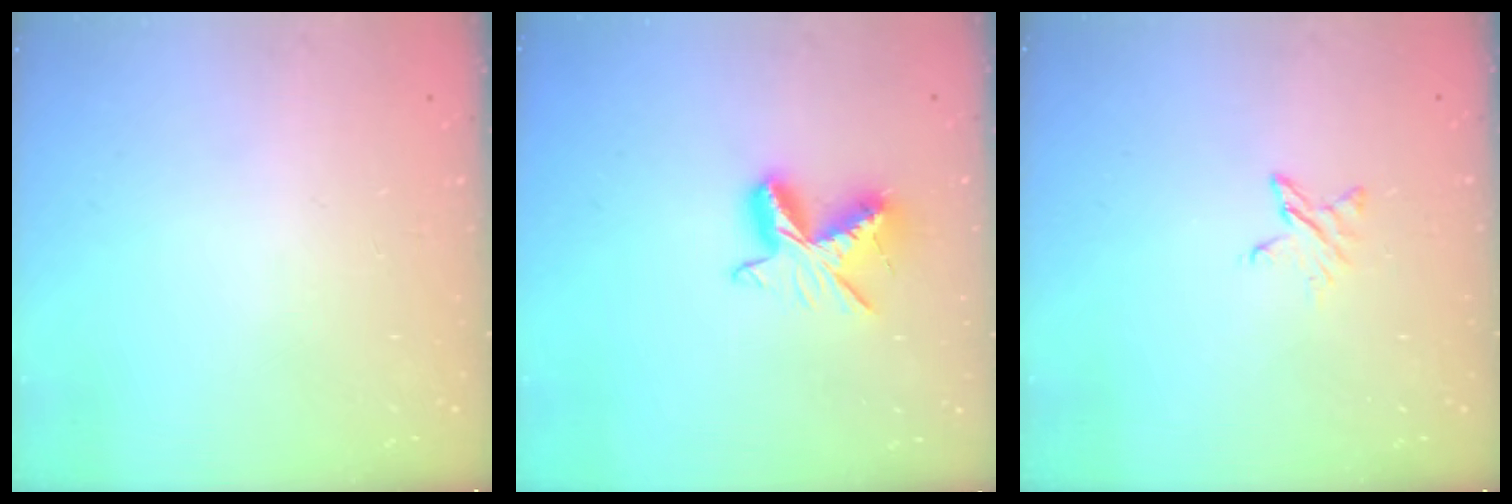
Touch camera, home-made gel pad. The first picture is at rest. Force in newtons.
{"total": 9.4, "press": 9.4, "slide": 0.5}
{"total": 3.9, "press": 3.9, "slide": 0.3}